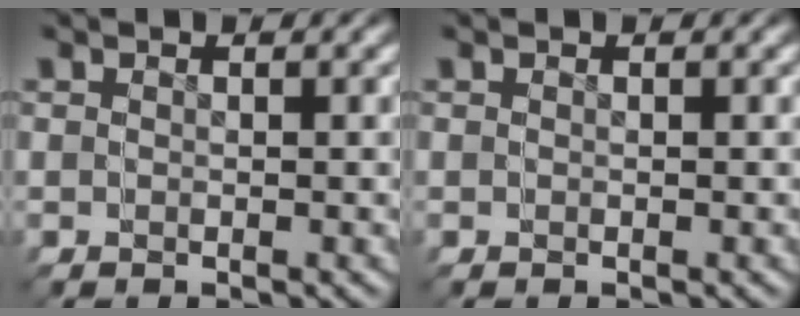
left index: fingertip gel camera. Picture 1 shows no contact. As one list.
[{"total": 0.0}]